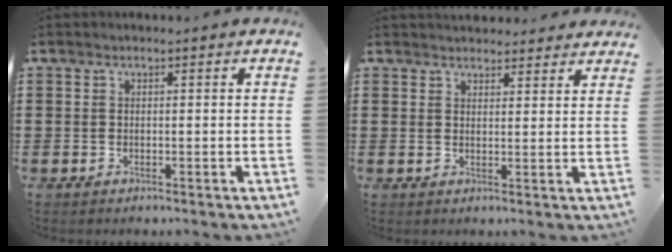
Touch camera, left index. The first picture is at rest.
{"total": 2.7, "force": [2.7, 0.5, 0.1], "torque": [-0.008, -0.006, 0.051]}